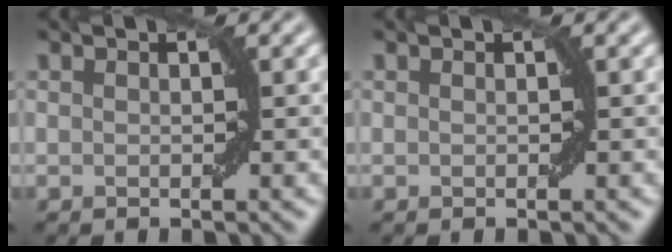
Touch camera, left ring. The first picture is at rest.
{"total": 0.0}